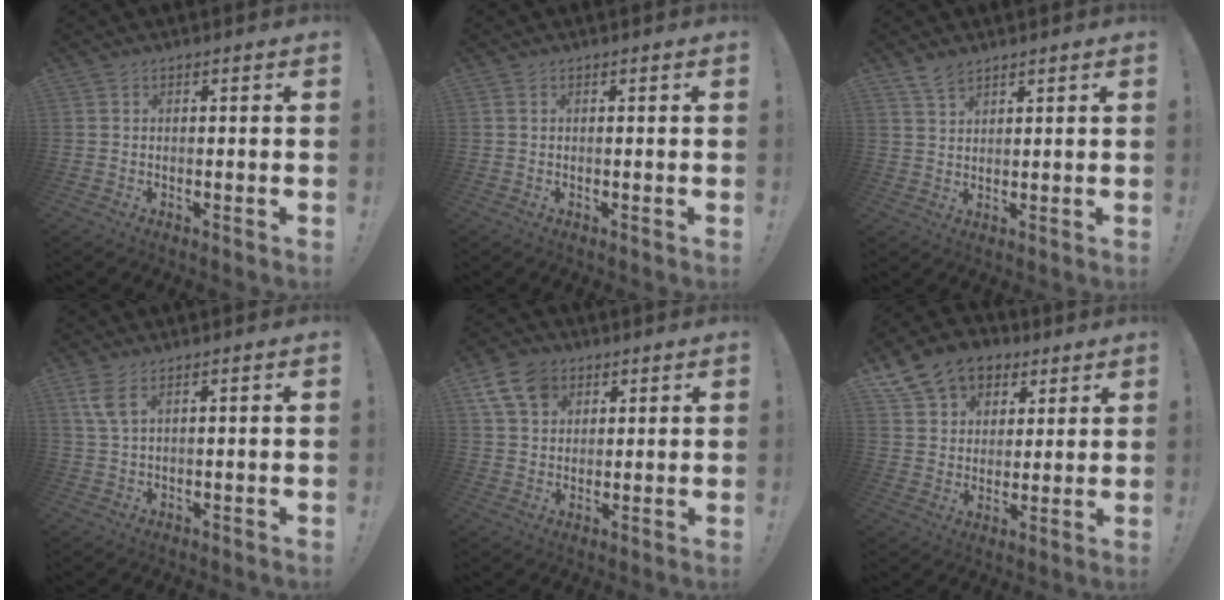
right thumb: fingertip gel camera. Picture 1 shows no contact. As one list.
[{"total": 0.0}, {"total": 4.3, "force": [3.5, 1.7, 1.8], "torque": [-0.032, -0.017, 0.065]}, {"total": 4.8, "force": [2.3, 1.4, 3.9], "torque": [-0.078, -0.003, 0.044]}, {"total": 10.7, "force": [5.5, 7.7, 5.0], "torque": [-0.090, -0.015, 0.111]}, {"total": 14.1, "force": [7.9, 10.4, 5.3], "torque": [-0.086, -0.039, 0.154]}]